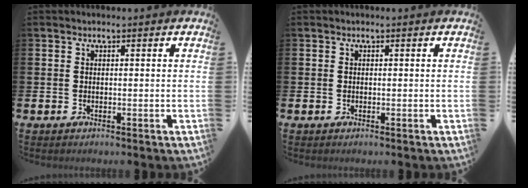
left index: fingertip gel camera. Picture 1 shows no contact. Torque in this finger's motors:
{"motor_torque": [-0.13, 0.17, -0.06, -0.01]}